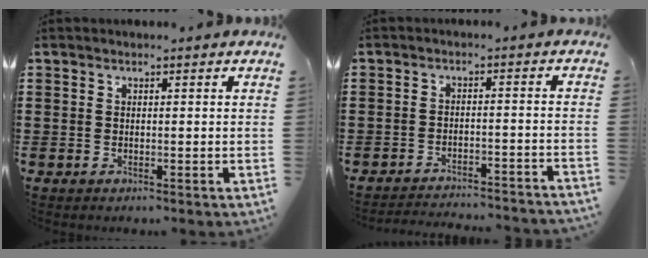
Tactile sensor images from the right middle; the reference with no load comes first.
{"total": 3.1, "force": [-3.0, -0.1, 0.4], "torque": [-0.011, -0.002, -0.063]}